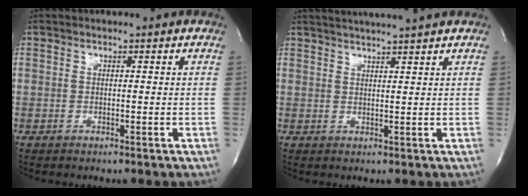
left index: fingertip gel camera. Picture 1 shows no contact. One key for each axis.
{"total": 7.9, "fx": 7.1, "fy": -1.3, "fz": 3.1, "tx": -0.049, "ty": 0.014, "tz": 0.099}